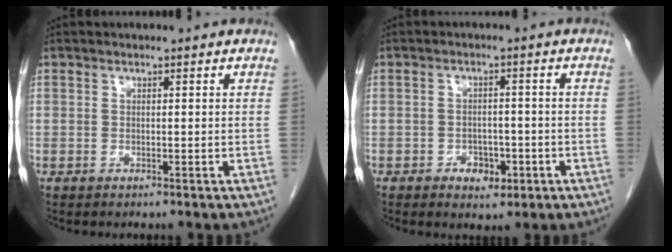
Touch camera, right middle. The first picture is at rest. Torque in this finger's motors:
{"motor_torque": [0.05, 0.10, -0.05, -0.01]}